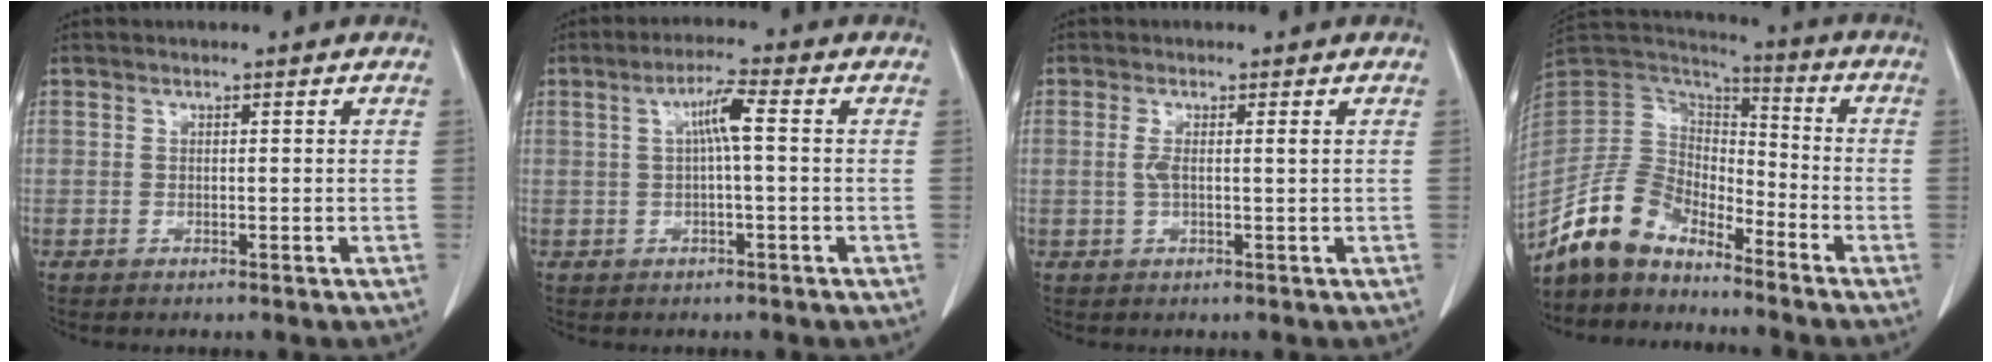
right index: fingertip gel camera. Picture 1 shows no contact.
{"total": 4.3, "force": [0.6, 0.2, 4.2], "torque": [-0.078, 0.013, 0.011]}
{"total": 2.1, "force": [0.3, 0.1, 2.1], "torque": [-0.048, 0.006, 0.006]}
{"total": 12.4, "force": [-10.6, 5.0, 4.0], "torque": [-0.089, 0.027, -0.210]}